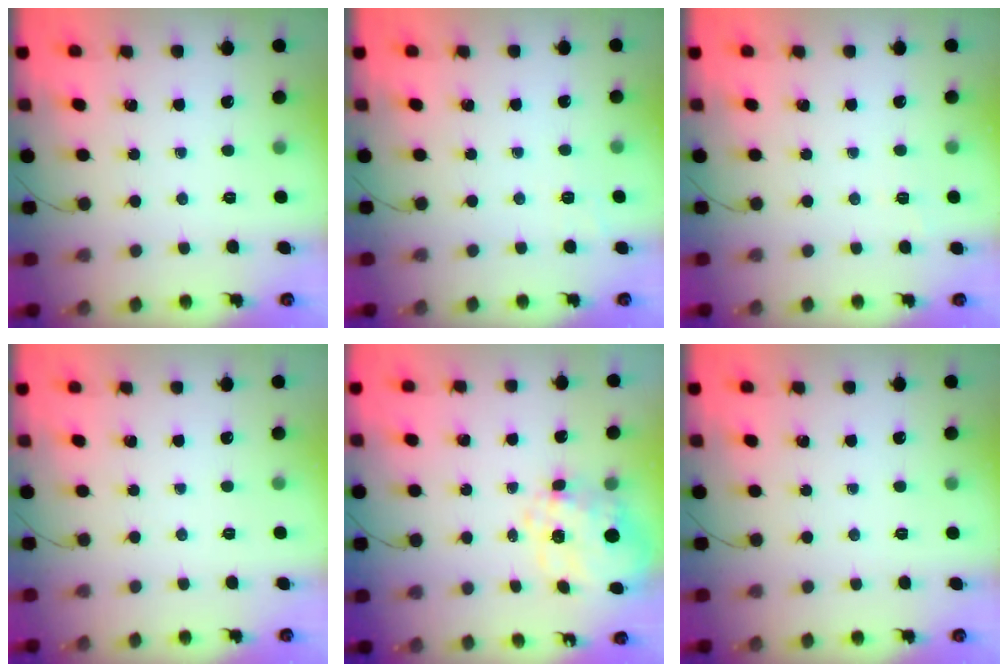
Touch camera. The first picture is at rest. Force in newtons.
{"total": 1.6, "press": 0.2, "slide": 1.6}
{"total": 1.3, "press": 0.0, "slide": 1.3}
{"total": 2.4, "press": 2.4, "slide": 0.5}
{"total": 10.7, "press": 10.5, "slide": 1.7}
{"total": 0.0}